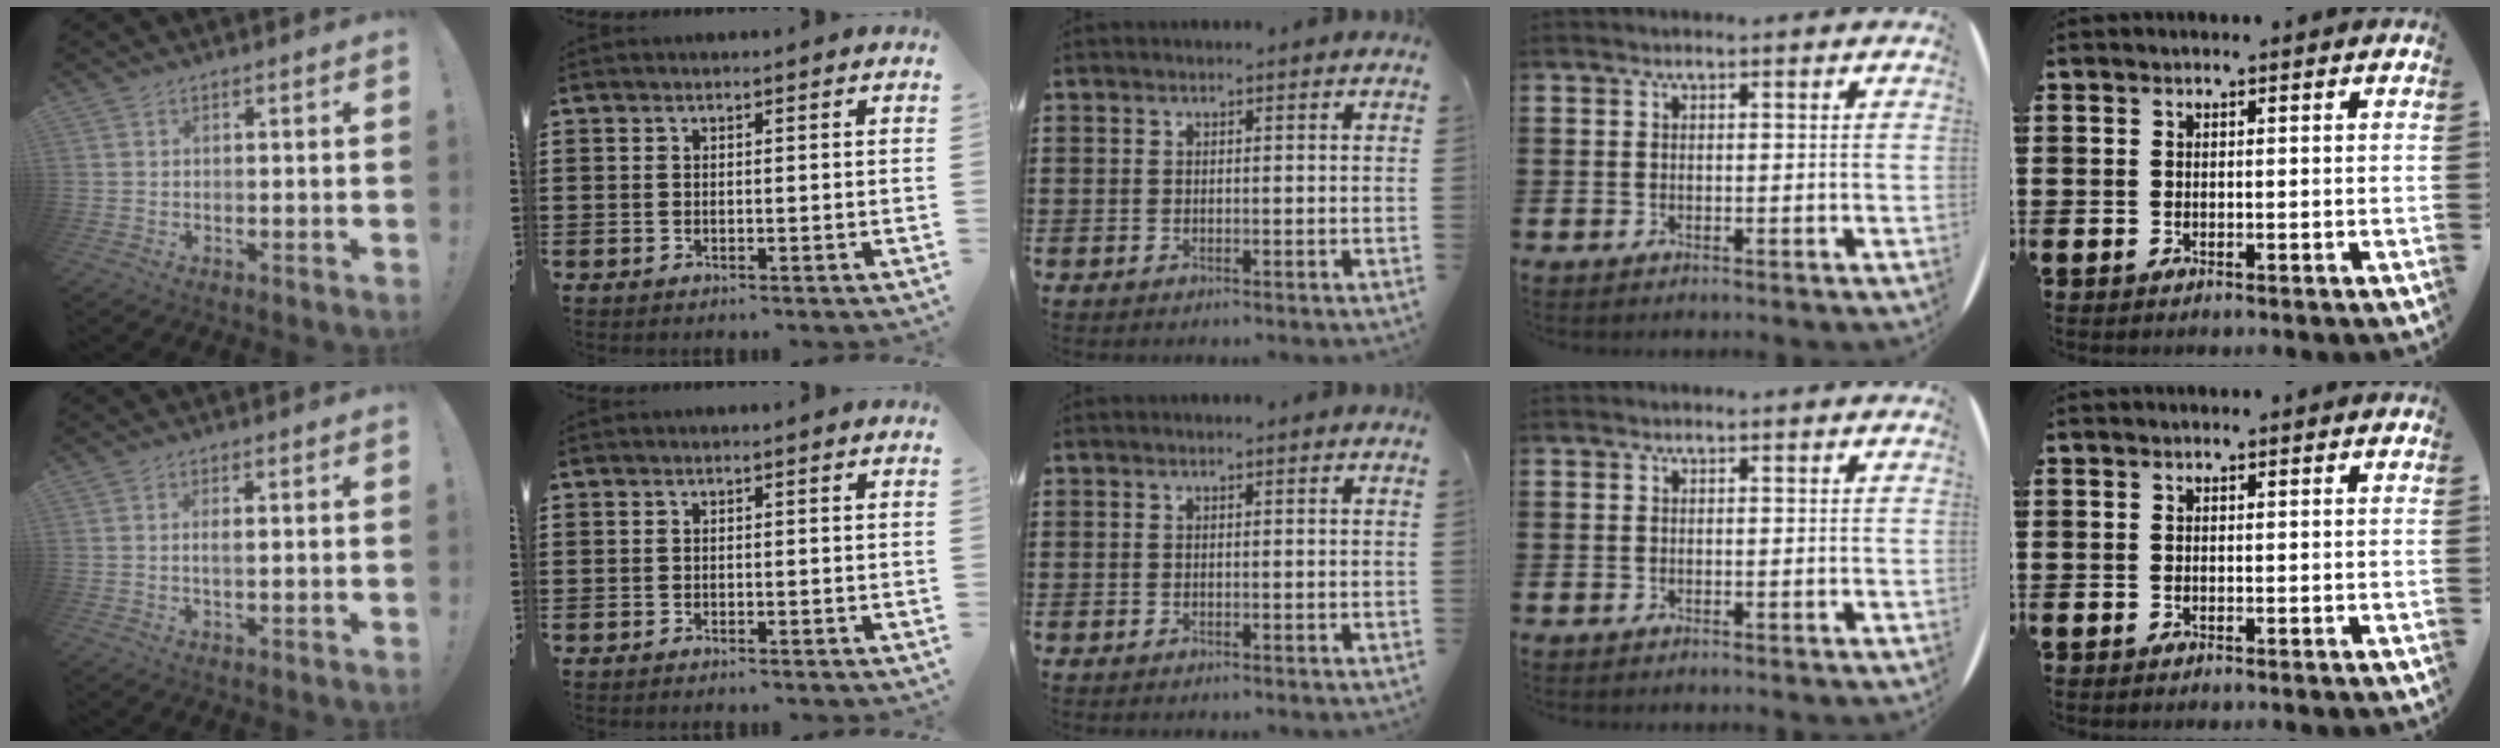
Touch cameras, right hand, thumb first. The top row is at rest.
{"thumb": {"total": 1.8, "force": [0.1, 0.5, 1.8], "torque": [-0.024, -0.004, -0.001]}, "index": {"total": 0.6, "force": [-0.6, 0.0, 0.1], "torque": [-0.003, -0.001, -0.012]}}